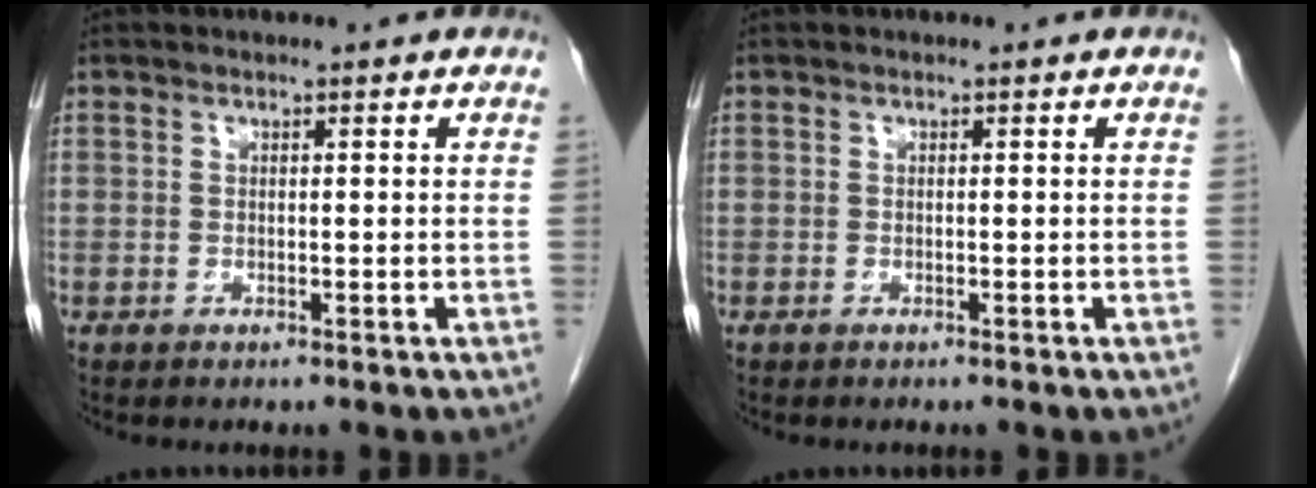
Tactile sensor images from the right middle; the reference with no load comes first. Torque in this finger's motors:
{"motor_torque": [-0.17, -0.29, -0.02, -0.01]}